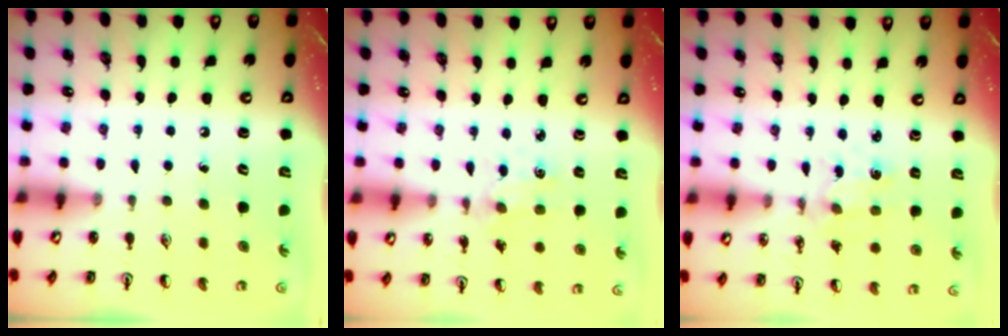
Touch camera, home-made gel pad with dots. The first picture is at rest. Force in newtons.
{"total": 1.1, "press": 1.1, "slide": 0.2}
{"total": 1.5, "press": 1.5, "slide": 0.3}